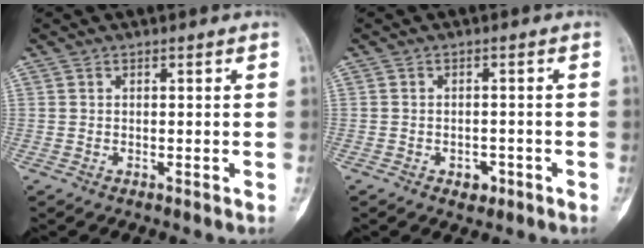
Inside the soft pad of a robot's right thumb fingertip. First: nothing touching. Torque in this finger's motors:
{"motor_torque": [0.29, -0.08, 0.05, -0.31, 0.07]}